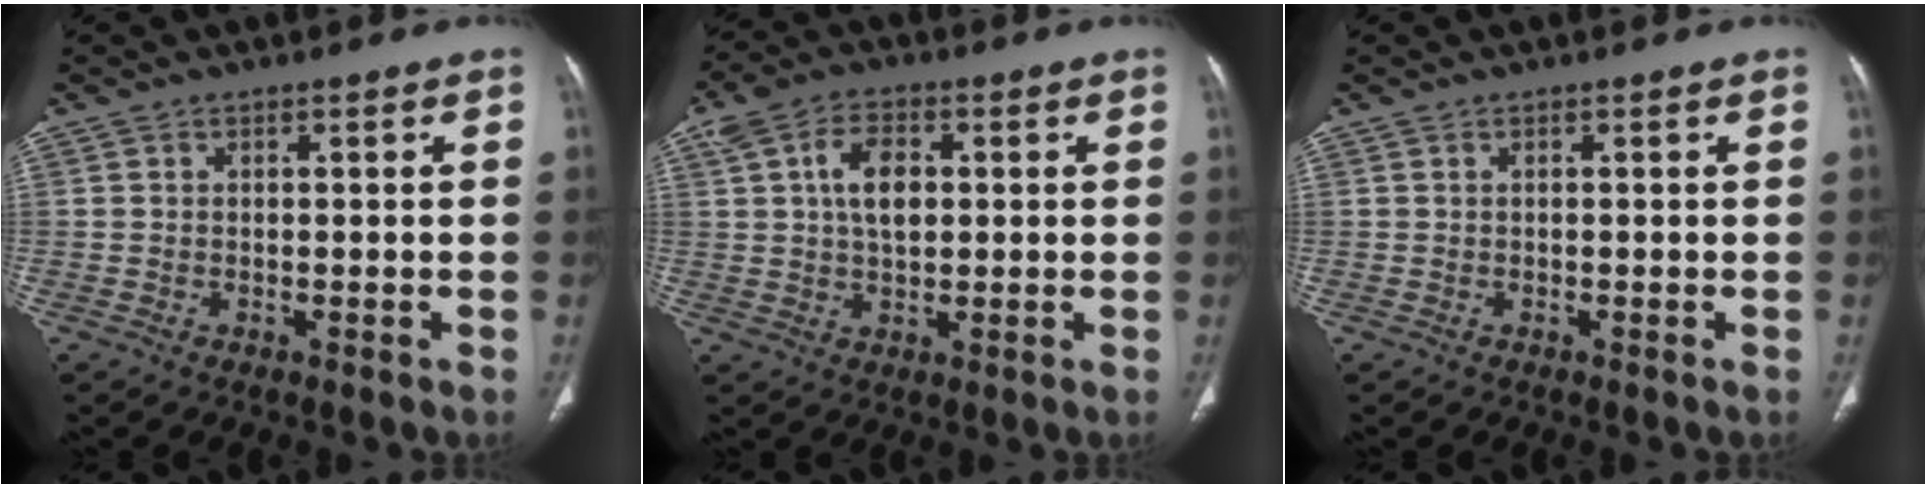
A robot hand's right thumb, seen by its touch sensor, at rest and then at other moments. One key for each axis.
{"total": 8.1, "fx": 1.4, "fy": 5.1, "fz": 6.2, "tx": -0.101, "ty": 0.006, "tz": 0.025}
{"total": 0.0}